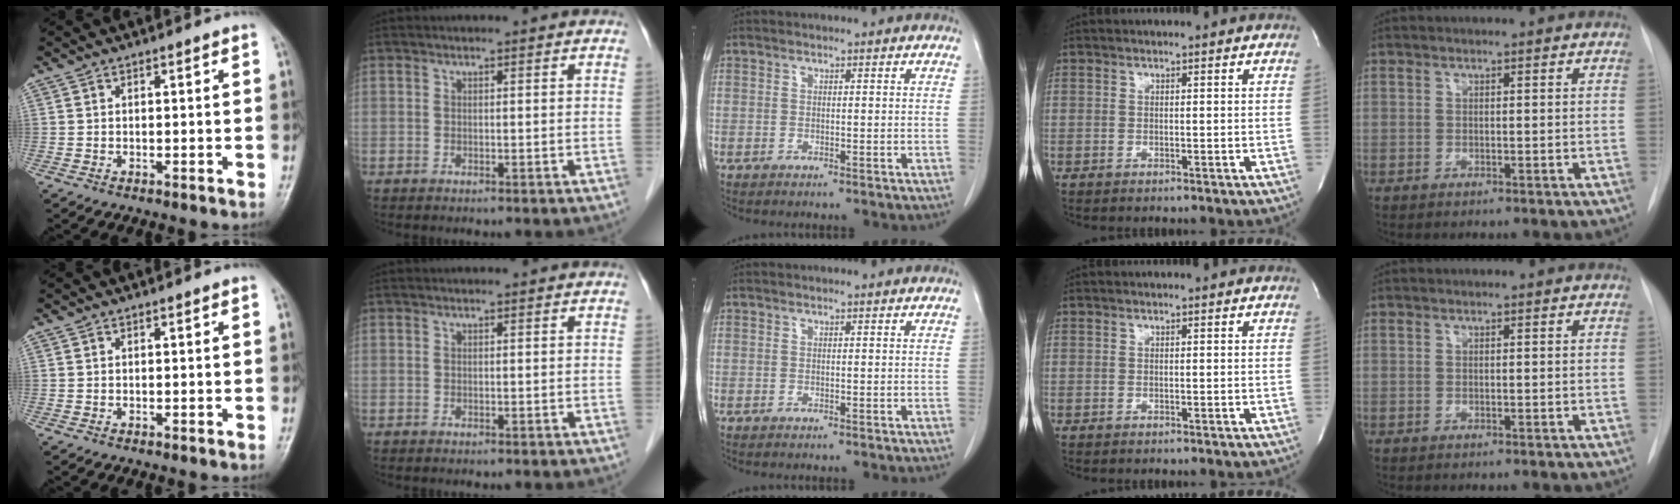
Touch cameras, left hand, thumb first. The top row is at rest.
{}